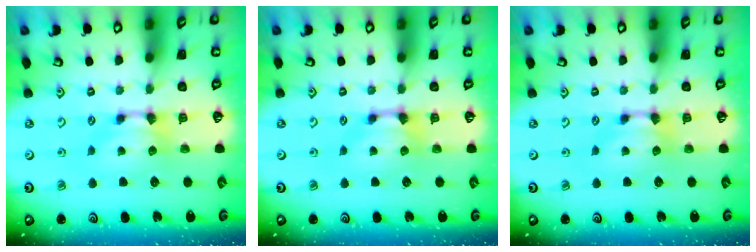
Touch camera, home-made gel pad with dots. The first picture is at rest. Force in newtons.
{"total": 1.2, "press": 0.9, "slide": 0.9}
{"total": 0.0}